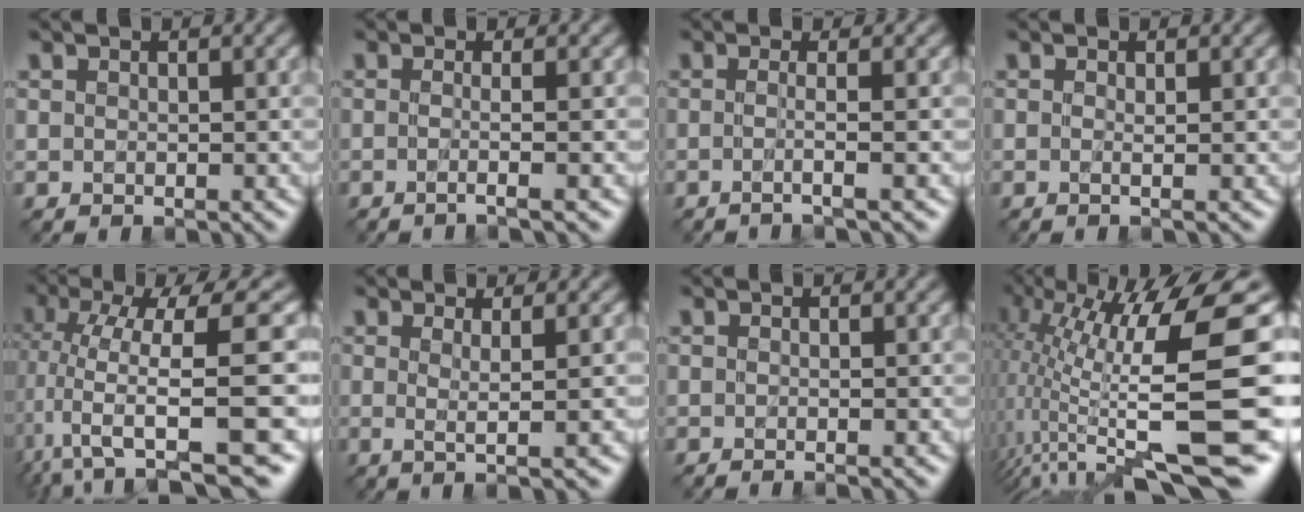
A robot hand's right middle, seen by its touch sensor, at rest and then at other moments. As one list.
[{"total": 2.6, "force": [-0.4, 0.9, 2.4], "torque": [-0.019, -0.011, -0.034]}, {"total": 2.3, "force": [-0.5, 0.6, 2.2], "torque": [-0.026, -0.012, -0.027]}, {"total": 1.2, "force": [-0.1, 0.3, 1.2], "torque": [-0.016, -0.006, -0.006]}, {"total": 12.5, "force": [0.2, 3.7, 11.9], "torque": [-0.209, 0.010, 0.028]}, {"total": 2.9, "force": [0.2, 0.6, 2.9], "torque": [-0.047, -0.003, -0.001]}, {"total": 1.3, "force": [-0.3, 0.6, 1.1], "torque": [-0.004, -0.010, -0.015]}, {"total": 14.3, "force": [-1.2, 3.6, 13.7], "torque": [-0.242, 0.004, -0.004]}]